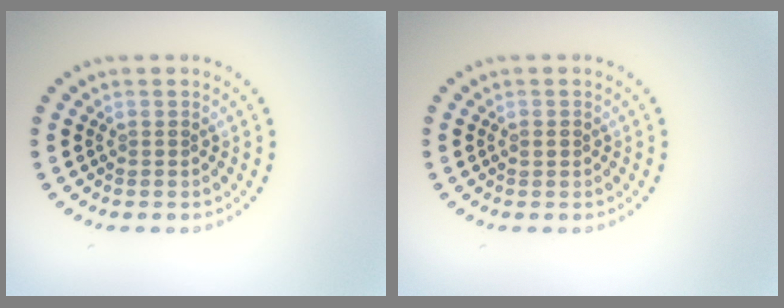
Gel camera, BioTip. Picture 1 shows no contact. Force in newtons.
{"total": 0.9, "press": 0.9, "slide": 0.0}